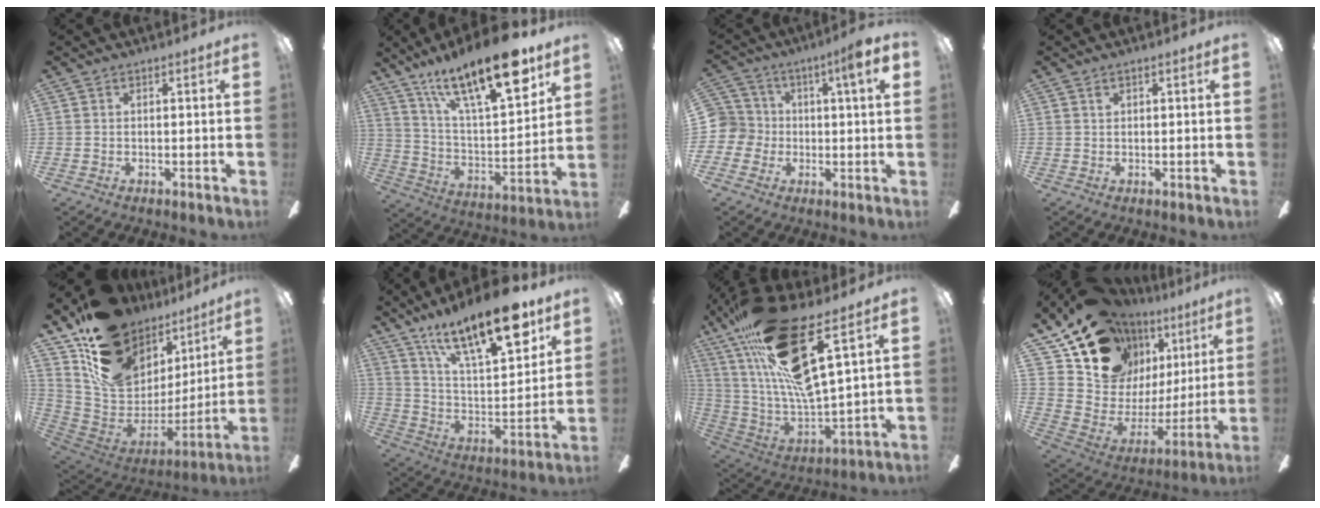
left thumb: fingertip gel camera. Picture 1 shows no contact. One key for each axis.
{"total": 22.3, "fx": 15.1, "fy": 7.1, "fz": 14.9, "tx": -0.246, "ty": -0.085, "tz": 0.250}
{"total": 7.0, "fx": 1.1, "fy": 5.3, "fz": 4.5, "tx": -0.086, "ty": 0.011, "tz": 0.014}
{"total": 0.9, "fx": 0.4, "fy": 0.6, "fz": 0.5, "tx": -0.012, "ty": 0.004, "tz": 0.007}
{"total": 20.7, "fx": 12.6, "fy": 13.8, "fz": 9.0, "tx": -0.158, "ty": -0.078, "tz": 0.249}
{"total": 21.7, "fx": 14.6, "fy": 7.6, "fz": 14.1, "tx": -0.223, "ty": -0.084, "tz": 0.245}
{"total": 26.3, "fx": 14.5, "fy": 7.6, "fz": 20.6, "tx": -0.399, "ty": -0.075, "tz": 0.243}
{"total": 19.3, "fx": 14.1, "fy": 11.4, "fz": 6.6, "tx": -0.120, "ty": -0.097, "tz": 0.272}